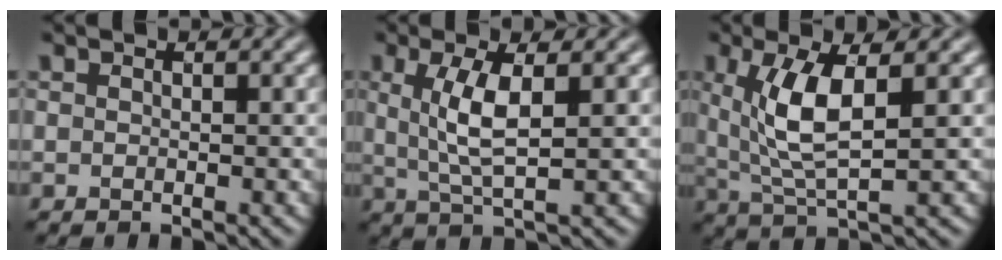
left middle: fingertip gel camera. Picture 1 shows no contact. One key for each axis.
{"total": 4.6, "fx": 0.5, "fy": 1.3, "fz": 4.3, "tx": -0.094, "ty": 0.001, "tz": 0.015}
{"total": 6.0, "fx": 1.1, "fy": 2.1, "fz": 5.5, "tx": -0.122, "ty": -0.006, "tz": 0.029}